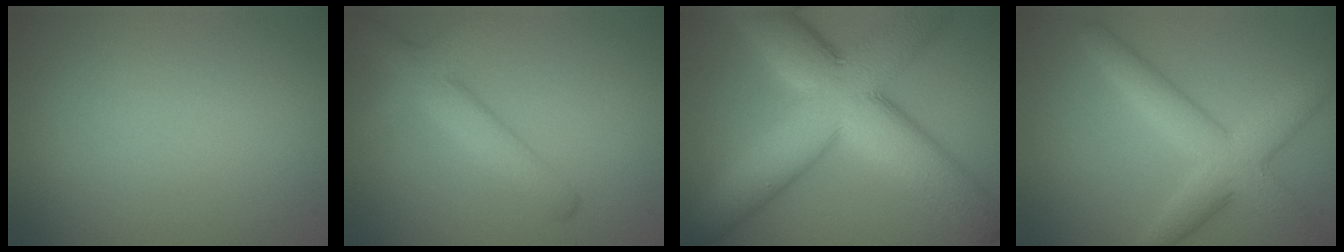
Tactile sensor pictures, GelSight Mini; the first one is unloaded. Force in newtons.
{"total": 3.8, "press": 3.8, "slide": 0.2}
{"total": 13.4, "press": 13.3, "slide": 0.8}
{"total": 5.2, "press": 5.2, "slide": 0.3}